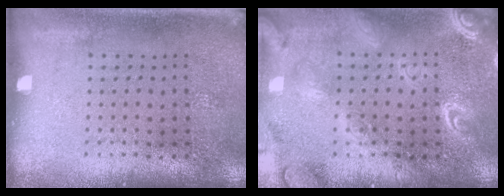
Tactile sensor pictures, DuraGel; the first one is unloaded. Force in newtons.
{"total": 3.8, "press": 3.8, "slide": 0.5}